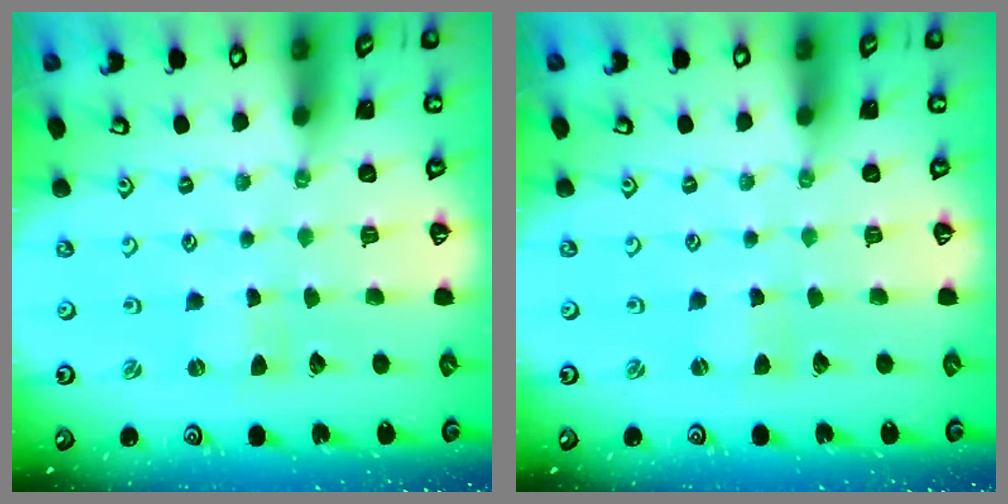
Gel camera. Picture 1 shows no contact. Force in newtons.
{"total": 1.0, "press": 1.0, "slide": 0.2}